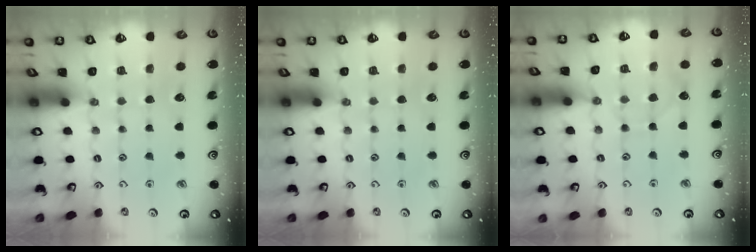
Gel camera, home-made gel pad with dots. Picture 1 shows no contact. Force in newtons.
{"total": 0.0}
{"total": 6.1, "press": 6.1, "slide": 0.6}